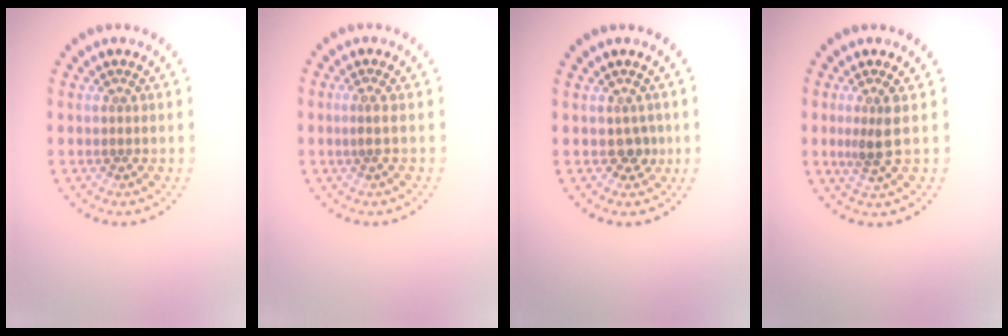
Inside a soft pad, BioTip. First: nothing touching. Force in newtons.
{"total": 0.6, "press": 0.4, "slide": 0.5}
{"total": 1.2, "press": 1.0, "slide": 0.6}
{"total": 2.3, "press": 1.8, "slide": 1.5}